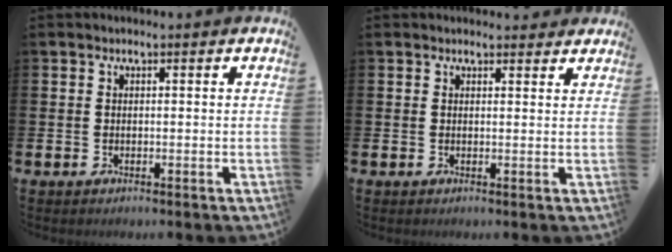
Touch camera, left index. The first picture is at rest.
{"total": 1.3, "force": [1.3, 0.3, 0.1], "torque": [0.006, -0.001, 0.022]}